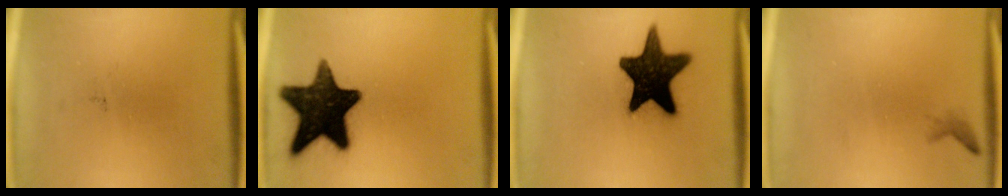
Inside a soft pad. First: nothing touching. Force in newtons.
{"total": 17.9}
{"total": 18.0}
{"total": 0.7}